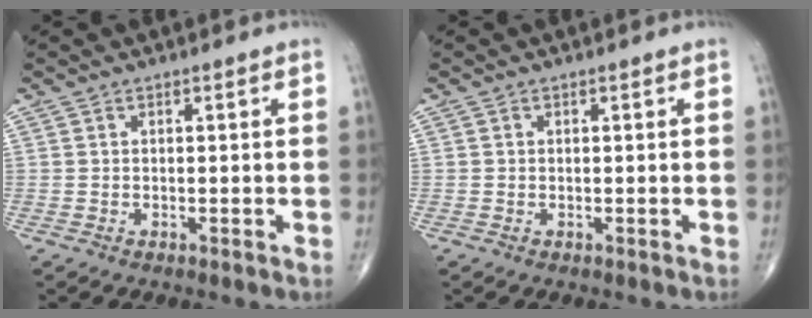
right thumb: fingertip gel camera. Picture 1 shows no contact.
{"total": 0.0}